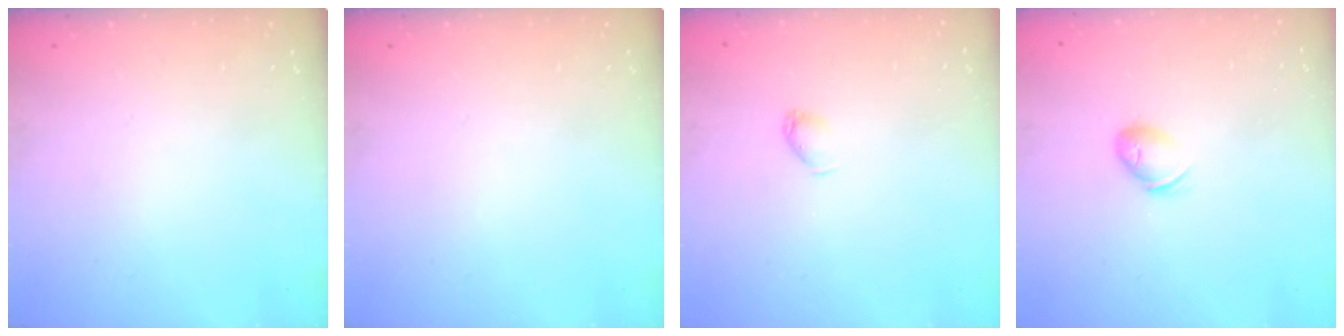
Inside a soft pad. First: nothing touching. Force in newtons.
{"total": 0.0}
{"total": 2.5, "press": 2.5, "slide": 0.5}
{"total": 7.1, "press": 7.0, "slide": 1.1}